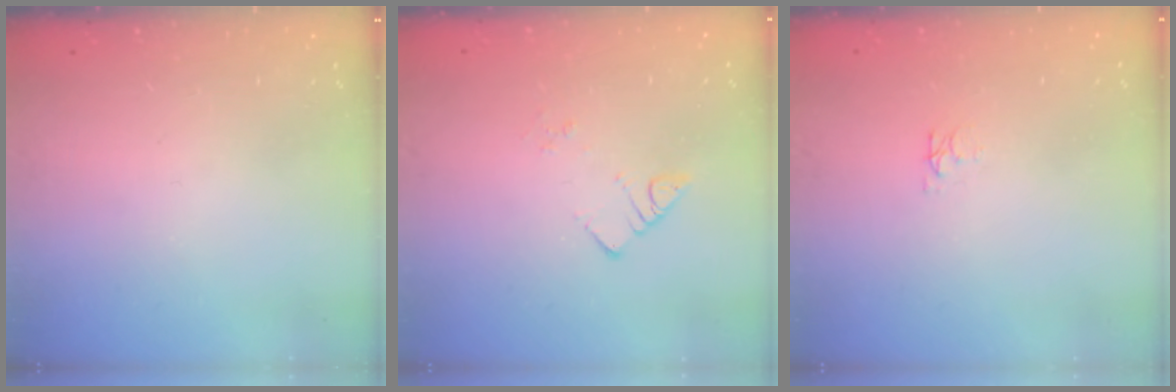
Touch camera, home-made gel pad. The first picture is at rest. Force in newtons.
{"total": 2.6, "press": 2.6, "slide": 0.1}
{"total": 3.4, "press": 3.4, "slide": 0.4}